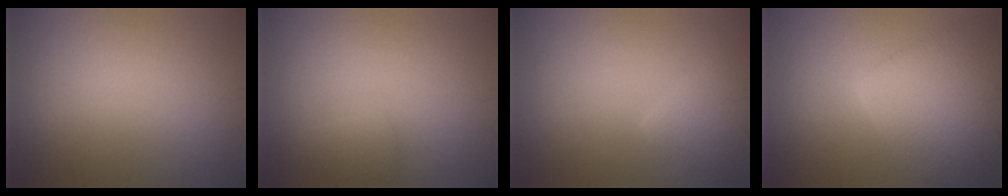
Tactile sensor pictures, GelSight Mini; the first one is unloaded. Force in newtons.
{"total": 1.5, "press": 1.5, "slide": 0.1}
{"total": 3.0, "press": 3.0, "slide": 0.2}
{"total": 6.7, "press": 6.7, "slide": 0.3}